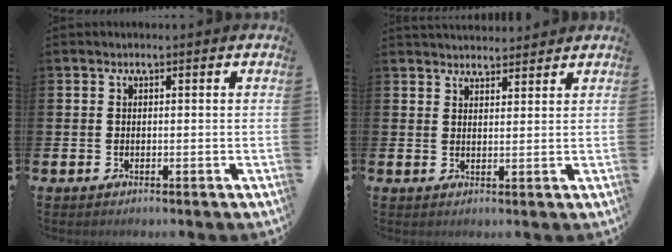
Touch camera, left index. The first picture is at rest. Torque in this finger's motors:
{"motor_torque": [-0.20, -0.95, -0.30, 0.03]}